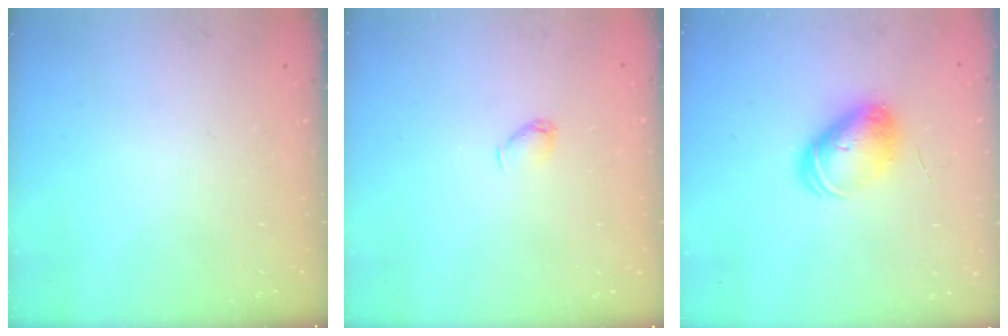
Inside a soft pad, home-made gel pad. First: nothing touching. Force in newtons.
{"total": 3.1, "press": 3.0, "slide": 0.6}
{"total": 8.7, "press": 8.7, "slide": 0.2}